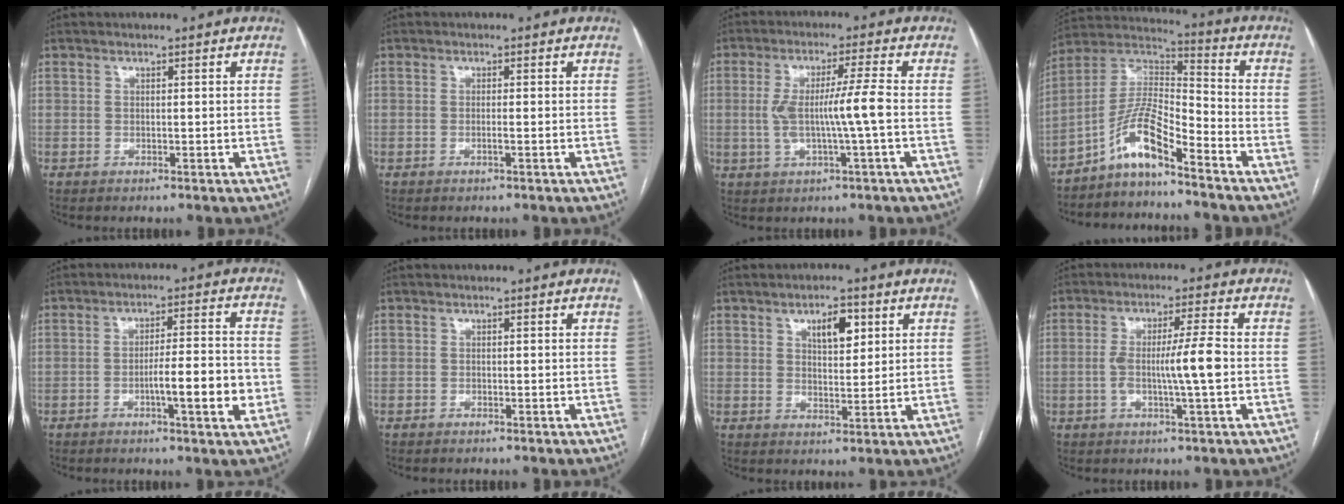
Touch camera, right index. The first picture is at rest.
{"total": 0.8, "force": [-0.4, -0.1, 0.7], "torque": [-0.014, 0.001, -0.006]}
{"total": 7.4, "force": [-0.7, -0.4, 7.4], "torque": [-0.142, 0.006, -0.010]}
{"total": 9.8, "force": [-6.6, 1.5, 7.1], "torque": [-0.150, 0.022, -0.128]}
{"total": 8.3, "force": [-2.5, 0.7, 7.9], "torque": [-0.119, 0.005, -0.039]}
{"total": 0.0}
{"total": 5.1, "force": [2.4, 2.0, 4.1], "torque": [-0.067, 0.003, 0.040]}
{"total": 6.8, "force": [-0.9, -0.4, 6.8], "torque": [-0.122, 0.003, -0.015]}